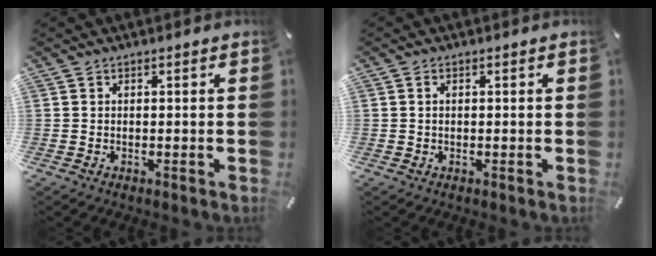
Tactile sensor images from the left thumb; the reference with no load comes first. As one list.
[{"total": 0.9, "force": [0.1, 0.5, 0.7], "torque": [-0.016, 0.002, 0.001]}]